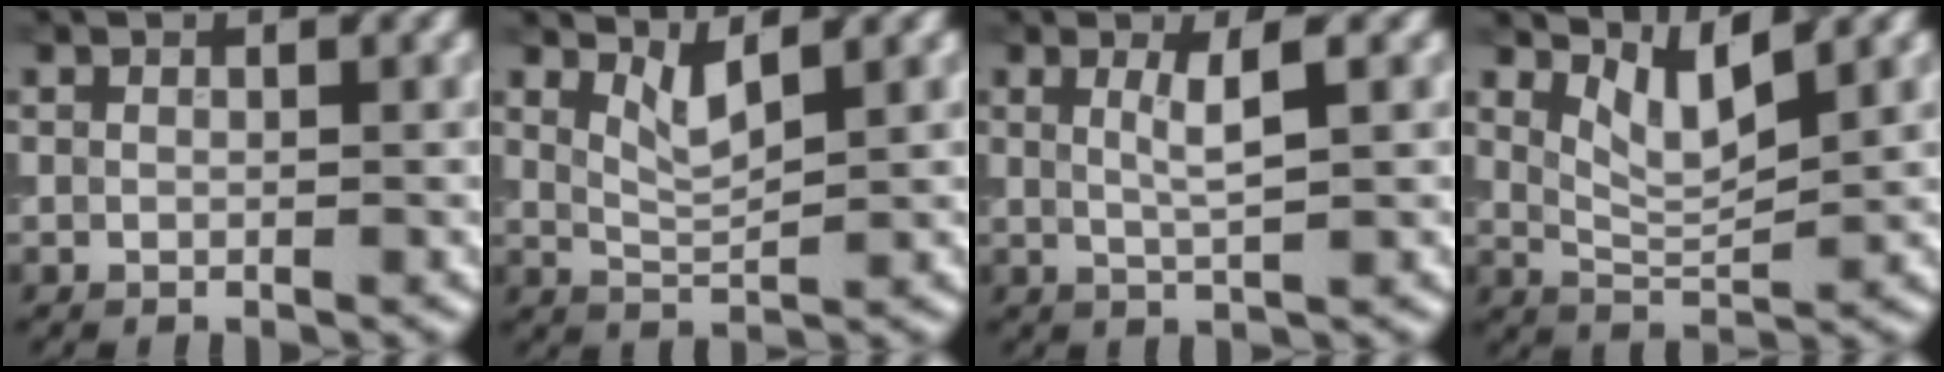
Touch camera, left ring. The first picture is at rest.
{"total": 2.3, "force": [1.6, 0.4, 1.6], "torque": [-0.035, -0.009, 0.037]}
{"total": 2.7, "force": [0.8, 0.6, 2.6], "torque": [-0.040, -0.002, 0.012]}
{"total": 3.6, "force": [2.3, 0.9, 2.6], "torque": [-0.057, -0.007, 0.047]}